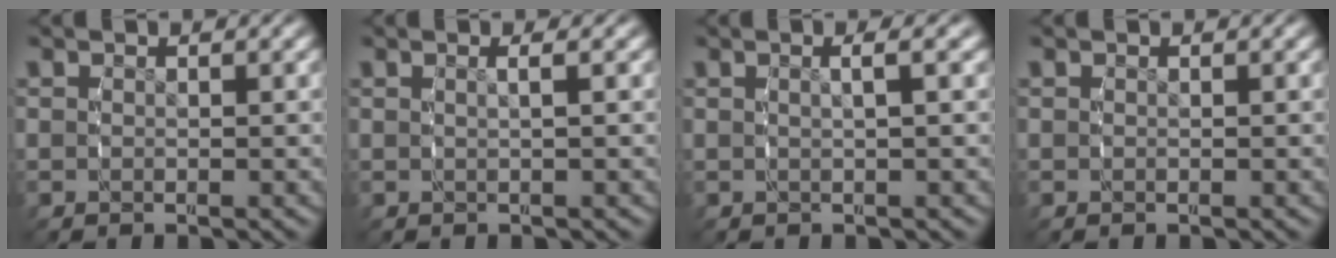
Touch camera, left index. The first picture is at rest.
{"total": 1.1, "force": [0.2, -0.5, 0.9], "torque": [-0.016, 0.001, 0.005]}
{"total": 1.6, "force": [0.4, -0.3, 1.5], "torque": [-0.021, 0.005, 0.007]}
{"total": 0.0}